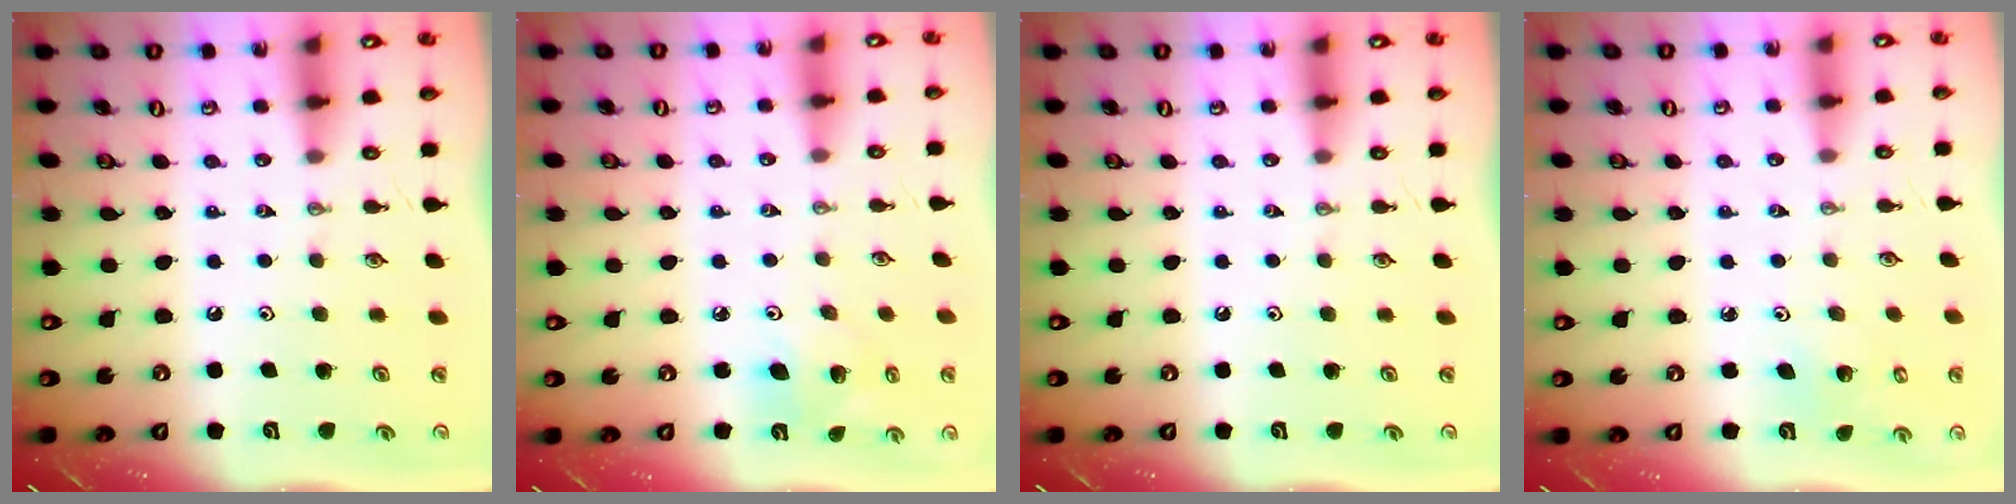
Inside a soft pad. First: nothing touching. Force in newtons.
{"total": 7.4, "press": 7.2, "slide": 1.7}
{"total": 0.0}
{"total": 3.1, "press": 3.1, "slide": 0.3}